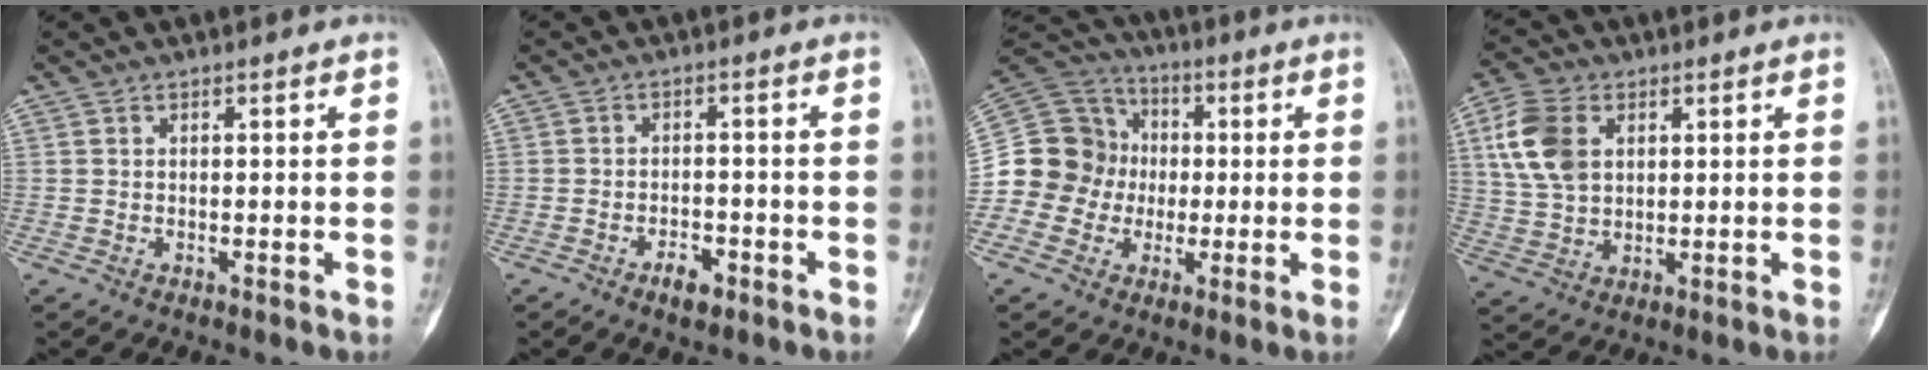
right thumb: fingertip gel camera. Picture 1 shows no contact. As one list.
[{"total": 3.3, "force": [-2.0, 1.8, 1.8], "torque": [-0.024, 0.012, -0.029]}, {"total": 15.9, "force": [-1.6, 15.4, 4.0], "torque": [-0.059, 0.073, -0.022]}, {"total": 10.3, "force": [3.2, 7.1, 6.8], "torque": [-0.131, 0.000, 0.066]}]